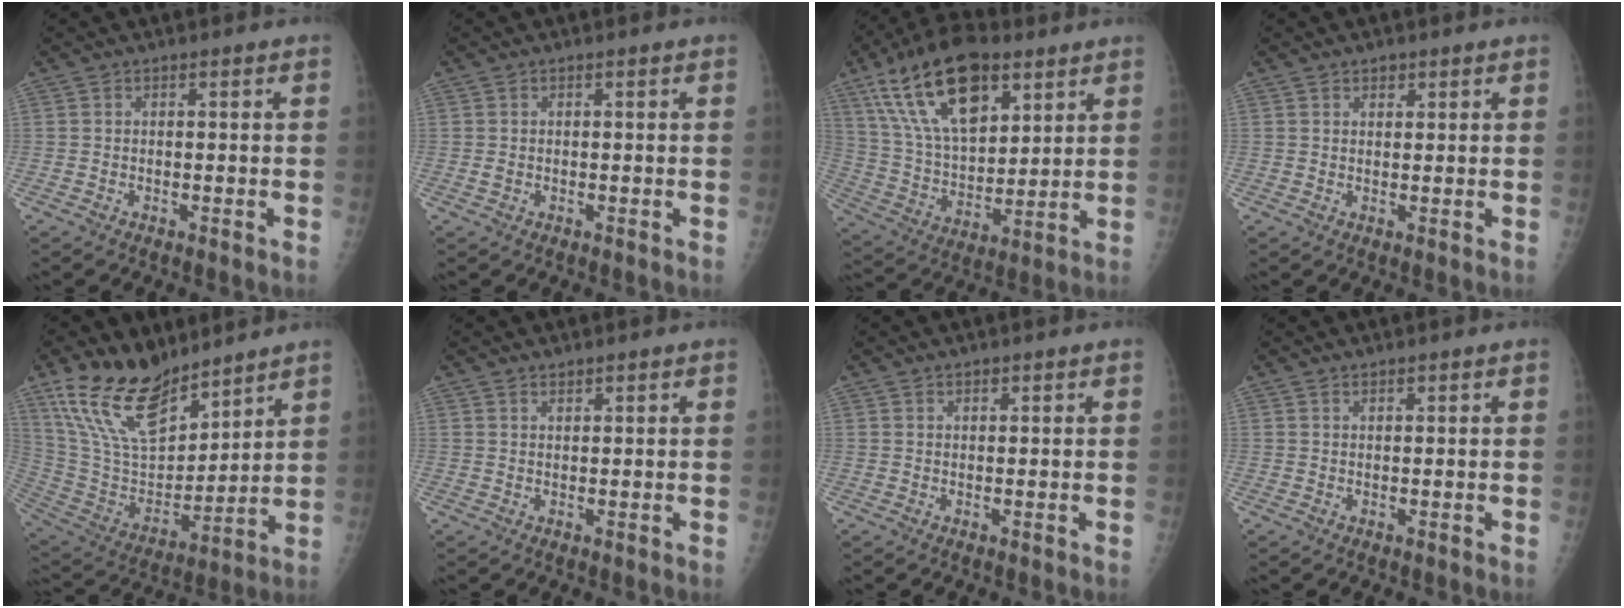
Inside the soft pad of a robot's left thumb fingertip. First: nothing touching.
{"total": 0.9, "force": [0.0, 0.8, 0.5], "torque": [-0.009, -0.001, 0.002]}
{"total": 21.7, "force": [11.4, 10.7, 15.1], "torque": [-0.249, -0.032, 0.209]}
{"total": 1.7, "force": [1.1, 1.1, 0.6], "torque": [0.002, -0.006, 0.014]}
{"total": 18.9, "force": [14.2, 8.1, 9.5], "torque": [-0.140, -0.068, 0.278]}
{"total": 1.2, "force": [1.0, 0.6, 0.4], "torque": [0.000, -0.007, 0.015]}
{"total": 1.0, "force": [0.7, 0.6, 0.4], "torque": [0.000, -0.004, 0.009]}
{"total": 0.8, "force": [0.7, 0.4, 0.3], "torque": [0.000, -0.004, 0.009]}